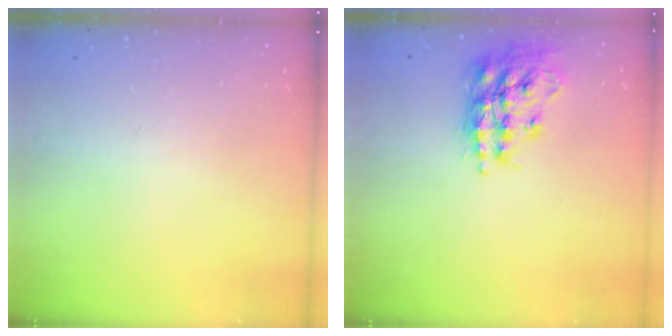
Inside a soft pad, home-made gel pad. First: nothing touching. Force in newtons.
{"total": 17.1, "press": 17.0, "slide": 1.5}